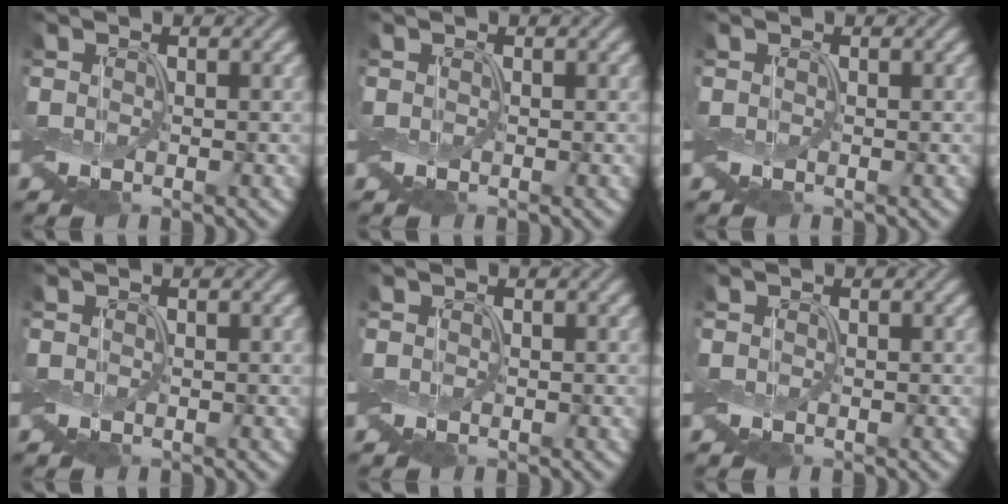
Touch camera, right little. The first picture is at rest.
{"total": 0.0}
{"total": 0.0}
{"total": 0.0}
{"total": 0.0}
{"total": 0.0}